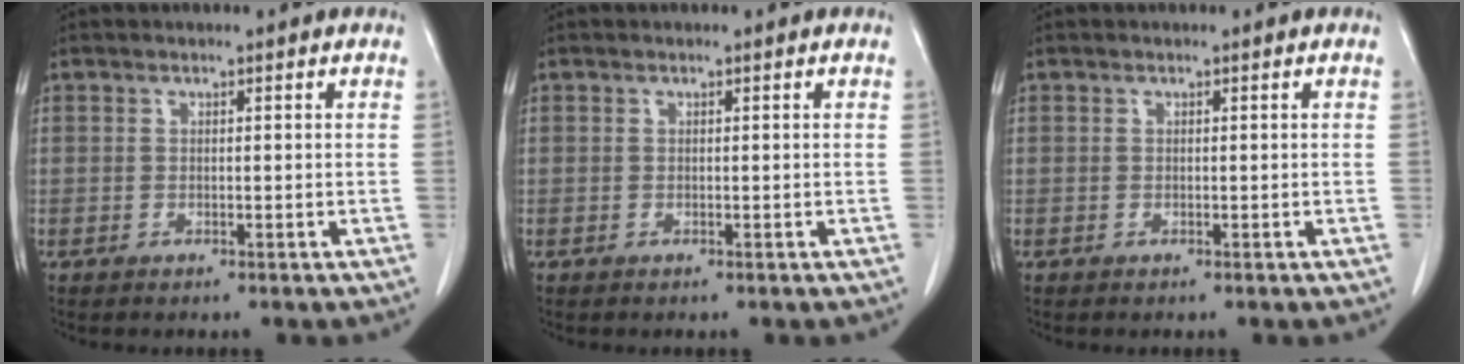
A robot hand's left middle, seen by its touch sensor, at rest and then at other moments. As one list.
[{"total": 0.0}, {"total": 0.0}]